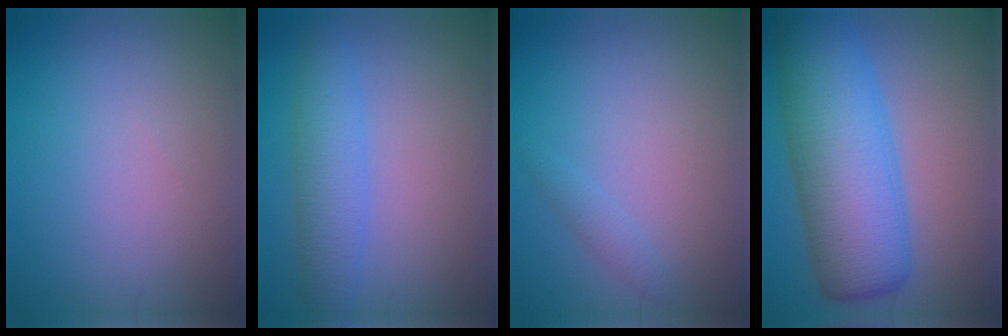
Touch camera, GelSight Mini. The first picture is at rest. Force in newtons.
{"total": 3.6, "press": 3.6, "slide": 0.2}
{"total": 1.0, "press": 1.0, "slide": 0.1}
{"total": 10.5, "press": 10.5, "slide": 0.2}